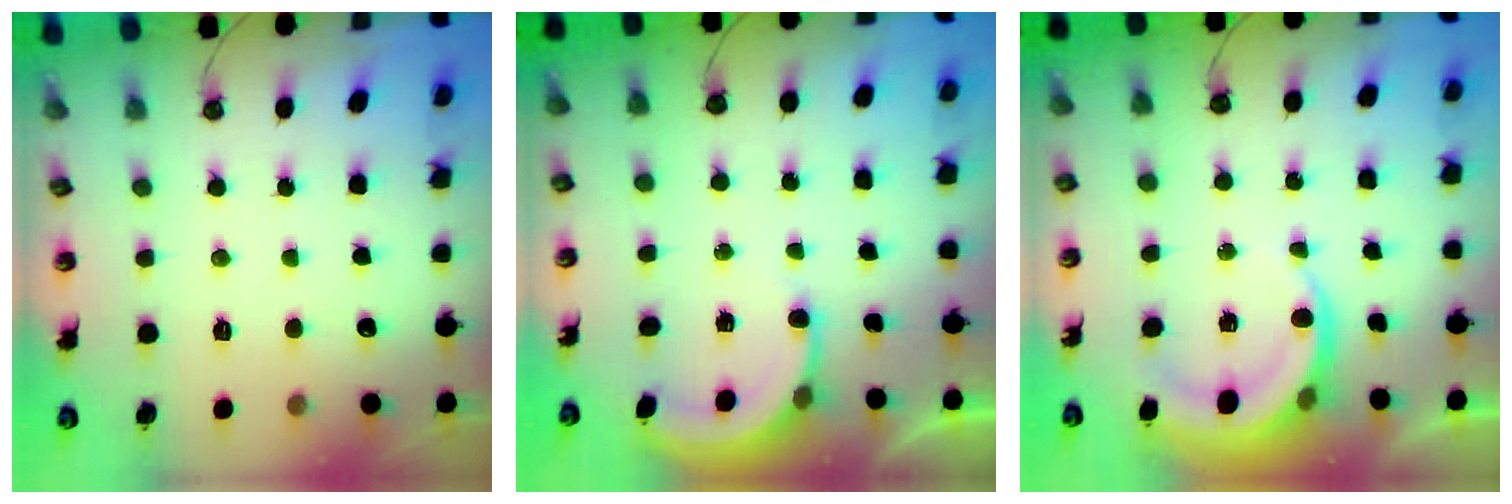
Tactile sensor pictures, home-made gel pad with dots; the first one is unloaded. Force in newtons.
{"total": 4.5, "press": 4.4, "slide": 0.6}
{"total": 5.3, "press": 5.2, "slide": 0.4}